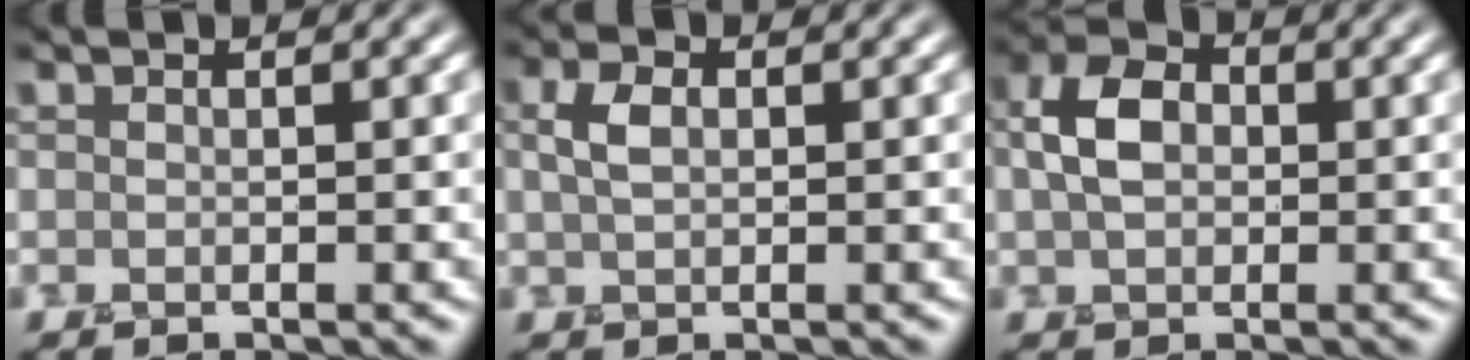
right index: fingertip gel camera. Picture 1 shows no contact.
{"total": 1.8, "force": [0.8, 1.0, 1.2], "torque": [-0.027, 0.010, 0.011]}
{"total": 3.8, "force": [0.7, 2.8, 2.5], "torque": [-0.052, 0.013, 0.005]}